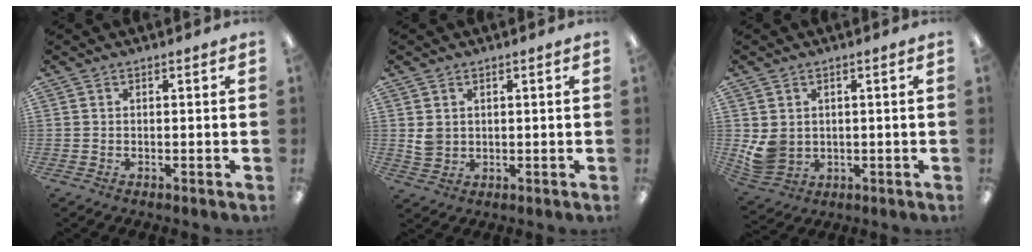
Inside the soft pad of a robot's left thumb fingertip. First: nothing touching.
{"total": 3.4, "force": [1.3, 2.9, 1.3], "torque": [-0.019, 0.001, 0.025]}
{"total": 5.9, "force": [1.4, 5.1, 2.6], "torque": [-0.059, -0.003, 0.032]}